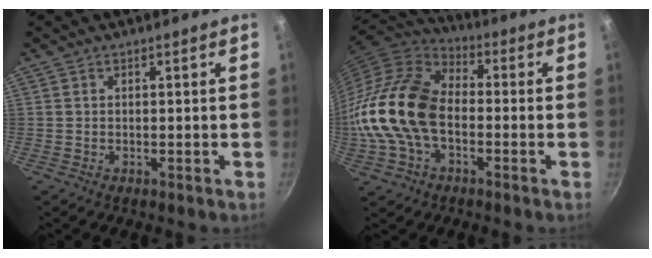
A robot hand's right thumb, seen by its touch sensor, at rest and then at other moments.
{"total": 17.5, "force": [-2.6, 11.6, 12.8], "torque": [-0.228, 0.034, -0.062]}